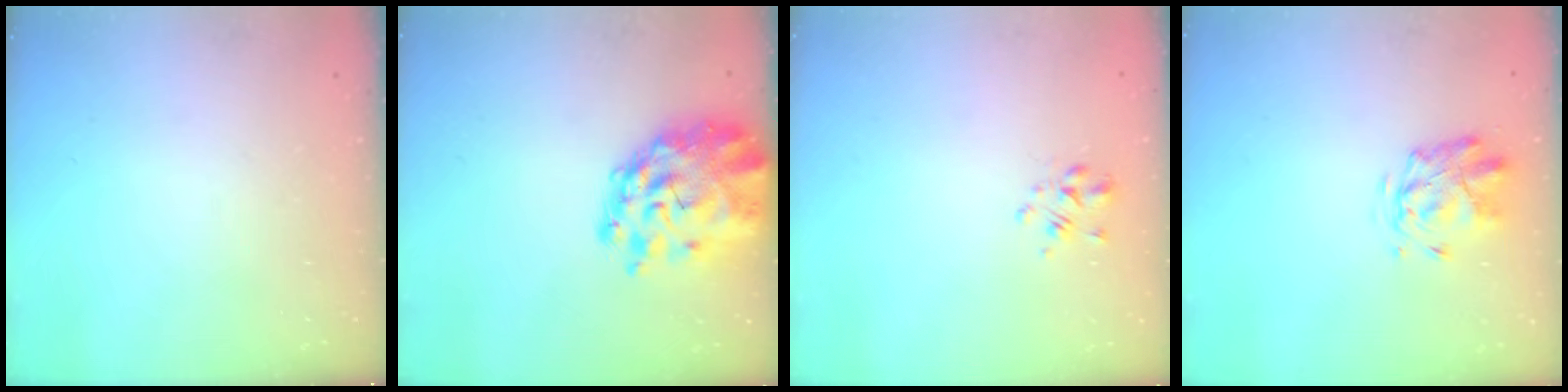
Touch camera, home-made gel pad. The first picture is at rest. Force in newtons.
{"total": 8.9, "press": 8.3, "slide": 3.2}
{"total": 2.2, "press": 2.1, "slide": 0.6}
{"total": 2.8, "press": 2.4, "slide": 1.4}